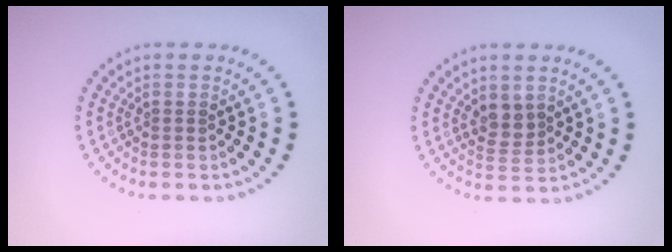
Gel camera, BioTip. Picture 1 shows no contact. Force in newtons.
{"total": 1.9, "press": 1.8, "slide": 0.8}